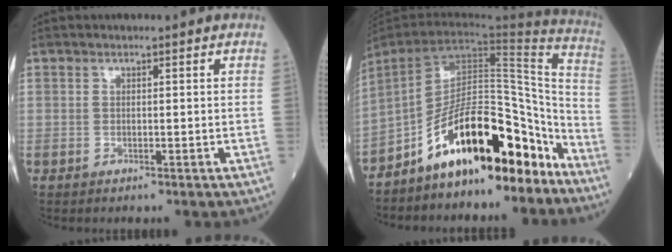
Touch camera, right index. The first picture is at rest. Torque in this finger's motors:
{"motor_torque": [0.91, -1.23, 0.99, 0.21]}